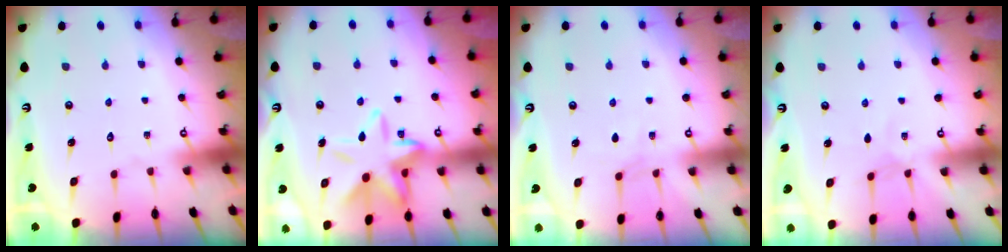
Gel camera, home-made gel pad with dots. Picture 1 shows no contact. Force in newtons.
{"total": 14.0, "press": 13.9, "slide": 1.3}
{"total": 3.0, "press": 2.9, "slide": 0.4}
{"total": 2.7, "press": 2.7, "slide": 0.4}